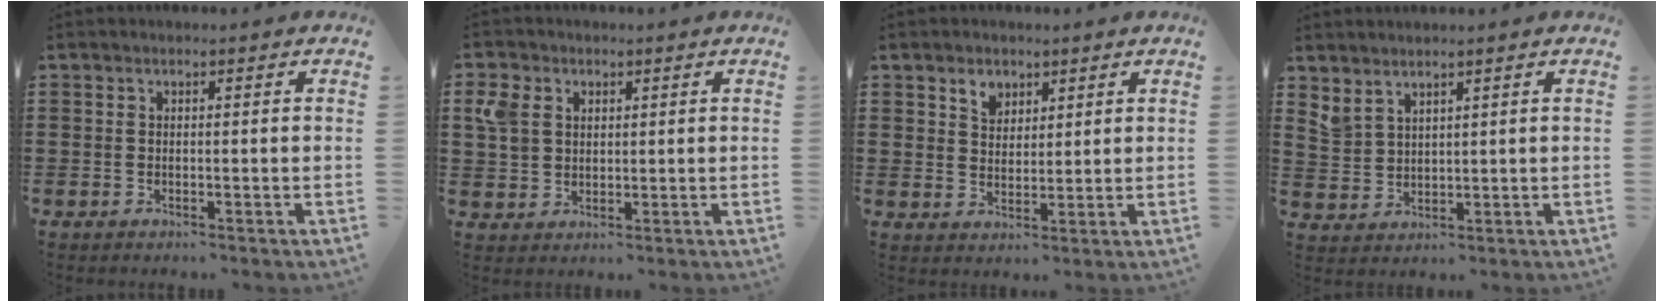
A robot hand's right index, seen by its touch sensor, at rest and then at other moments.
{"total": 4.7, "force": [1.9, 3.8, 2.1], "torque": [-0.064, 0.013, 0.034]}
{"total": 3.3, "force": [2.3, 2.2, 0.9], "torque": [-0.019, 0.004, 0.041]}
{"total": 2.8, "force": [2.5, 1.2, 0.3], "torque": [-0.015, 0.005, 0.050]}